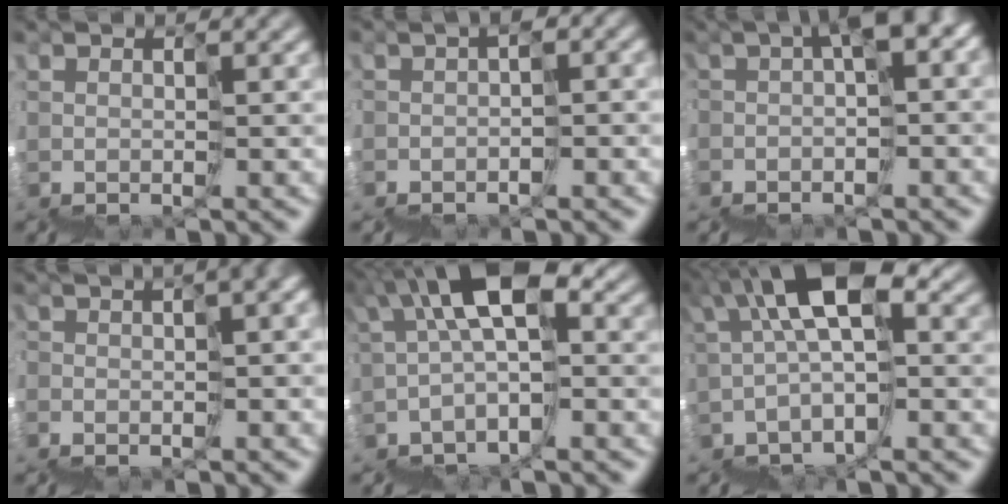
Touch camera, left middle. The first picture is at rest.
{"total": 2.3, "force": [-2.1, 0.2, 1.0], "torque": [-0.018, -0.009, -0.033]}
{"total": 5.0, "force": [-0.7, 1.2, 4.8], "torque": [-0.085, 0.013, -0.015]}
{"total": 7.3, "force": [-0.8, 2.6, 6.8], "torque": [-0.091, 0.026, 0.026]}
{"total": 5.1, "force": [1.0, 1.9, 4.6], "torque": [-0.087, 0.039, 0.003]}
{"total": 5.6, "force": [1.7, 2.0, 5.0], "torque": [-0.090, 0.039, 0.016]}